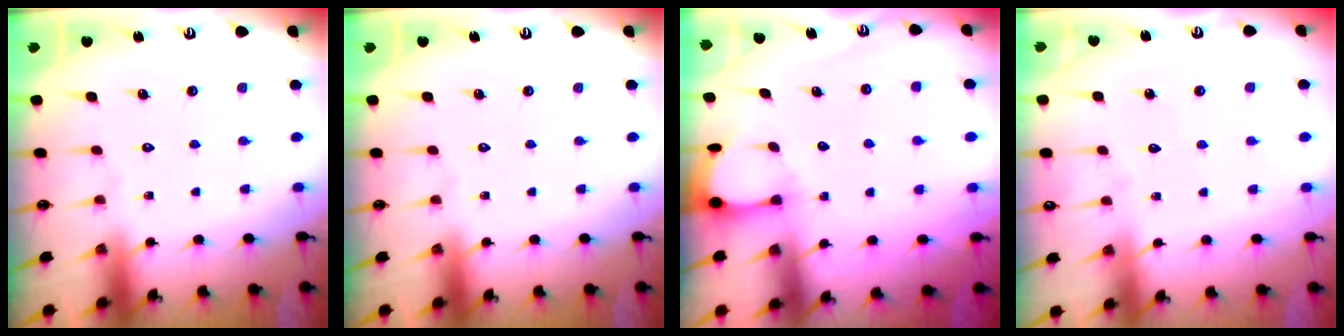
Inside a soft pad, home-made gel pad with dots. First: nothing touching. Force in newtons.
{"total": 0.0}
{"total": 2.4, "press": 2.3, "slide": 0.4}
{"total": 3.9, "press": 3.9, "slide": 0.5}